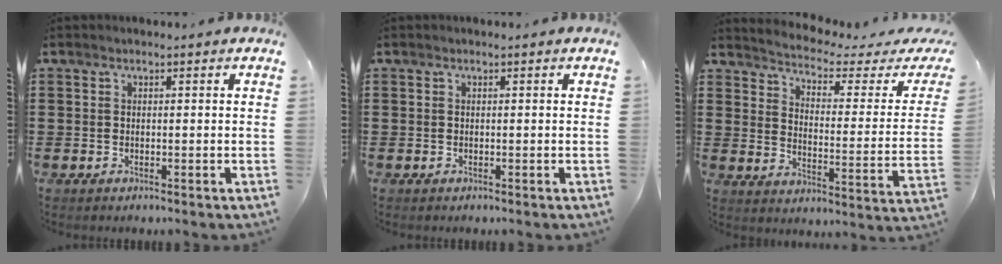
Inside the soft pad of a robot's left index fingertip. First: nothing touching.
{"total": 0.0}
{"total": 2.6, "force": [2.3, 0.3, 1.2], "torque": [-0.043, -0.026, 0.029]}